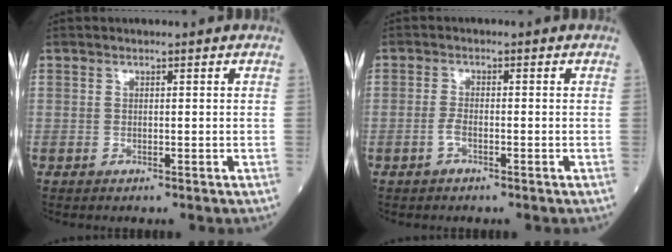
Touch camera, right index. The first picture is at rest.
{"total": 1.7, "force": [-0.9, 0.5, 1.3], "torque": [-0.029, 0.001, -0.019]}